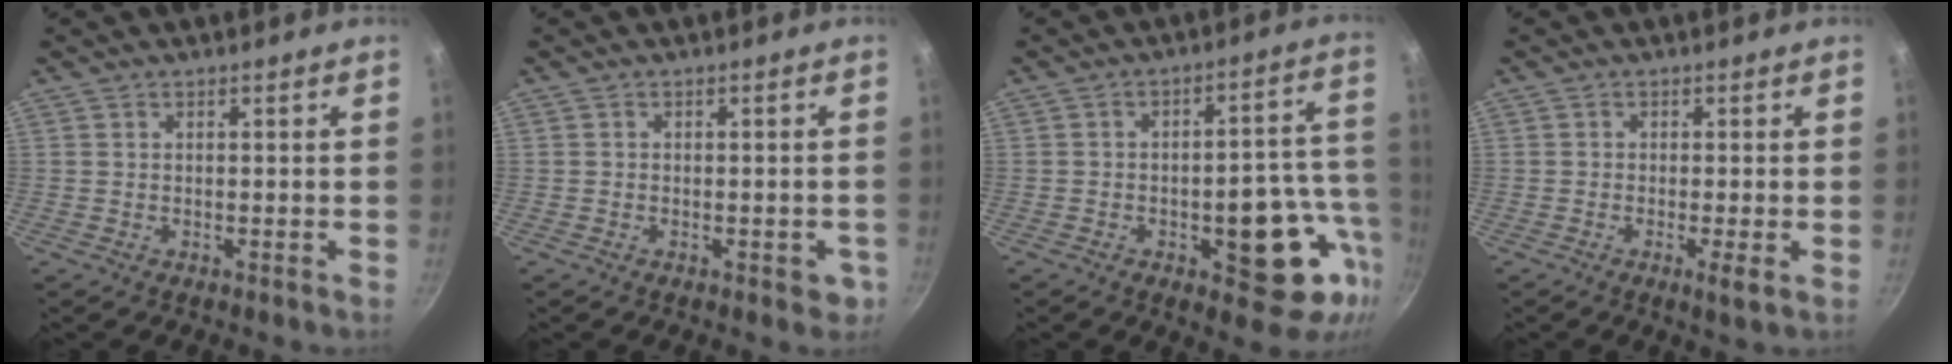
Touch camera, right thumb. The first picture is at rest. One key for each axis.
{"total": 3.2, "fx": -1.2, "fy": 1.8, "fz": 2.3, "tx": -0.010, "ty": 0.009, "tz": -0.014}
{"total": 16.7, "fx": -4.9, "fy": 7.8, "fz": 14.0, "tx": -0.115, "ty": 0.033, "tz": -0.064}
{"total": 2.6, "fx": -0.8, "fy": 0.2, "fz": 2.4, "tx": -0.050, "ty": -0.005, "tz": -0.015}